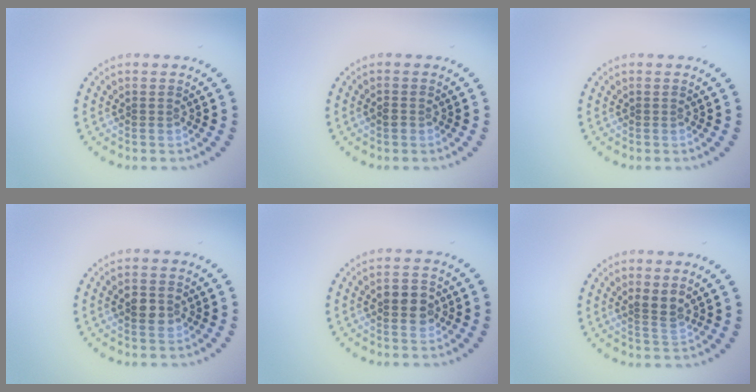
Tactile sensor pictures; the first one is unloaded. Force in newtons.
{"total": 0.9, "press": 0.8, "slide": 0.3}
{"total": 0.0}
{"total": 1.9, "press": 1.9, "slide": 0.1}
{"total": 3.0, "press": 3.0, "slide": 0.2}
{"total": 1.9, "press": 1.6, "slide": 1.0}